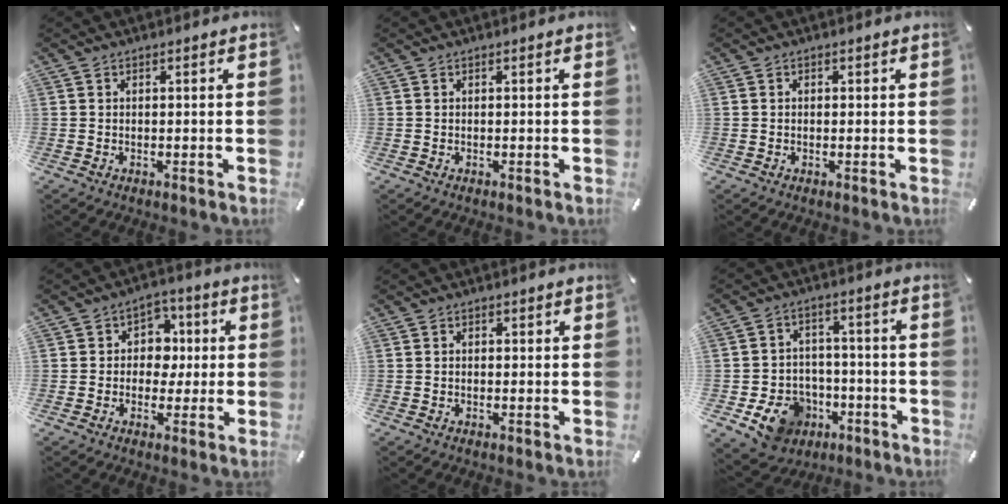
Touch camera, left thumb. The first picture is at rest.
{"total": 0.0}
{"total": 0.7, "force": [0.0, 0.6, 0.3], "torque": [-0.005, 0.005, -0.002]}
{"total": 7.5, "force": [-0.1, 6.8, 3.2], "torque": [-0.047, 0.012, -0.006]}
{"total": 0.8, "force": [-0.1, 0.7, 0.4], "torque": [-0.007, 0.003, -0.002]}
{"total": 10.7, "force": [-4.8, 8.9, 3.6], "torque": [-0.056, 0.035, -0.076]}